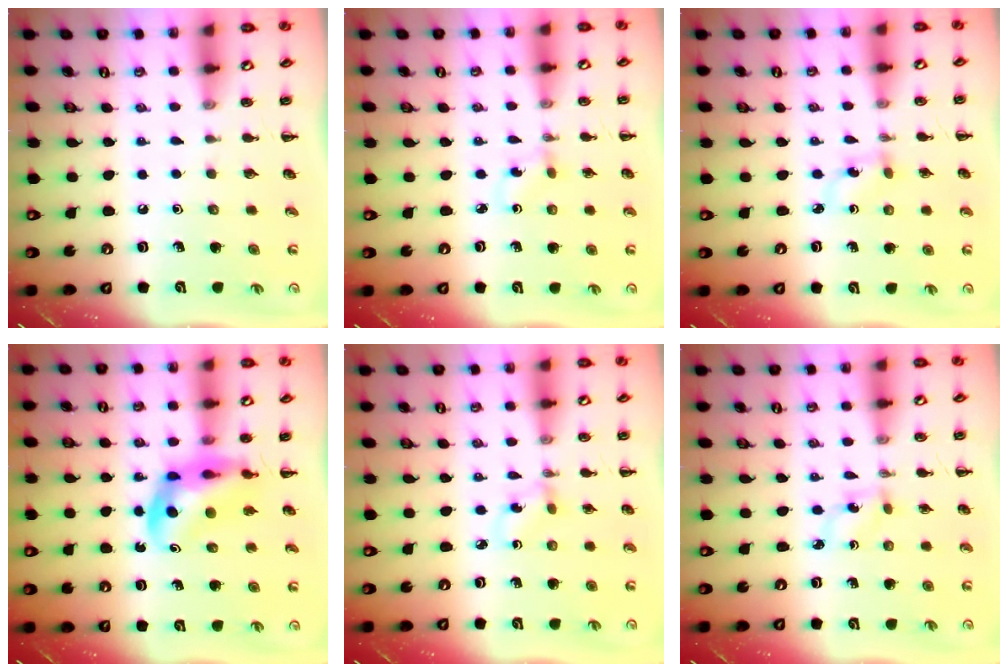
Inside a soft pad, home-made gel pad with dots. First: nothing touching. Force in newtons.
{"total": 1.0, "press": 0.8, "slide": 0.6}
{"total": 2.6, "press": 2.3, "slide": 1.1}
{"total": 10.0, "press": 9.5, "slide": 3.2}
{"total": 1.3, "press": 1.0, "slide": 0.7}
{"total": 2.7, "press": 2.6, "slide": 0.9}